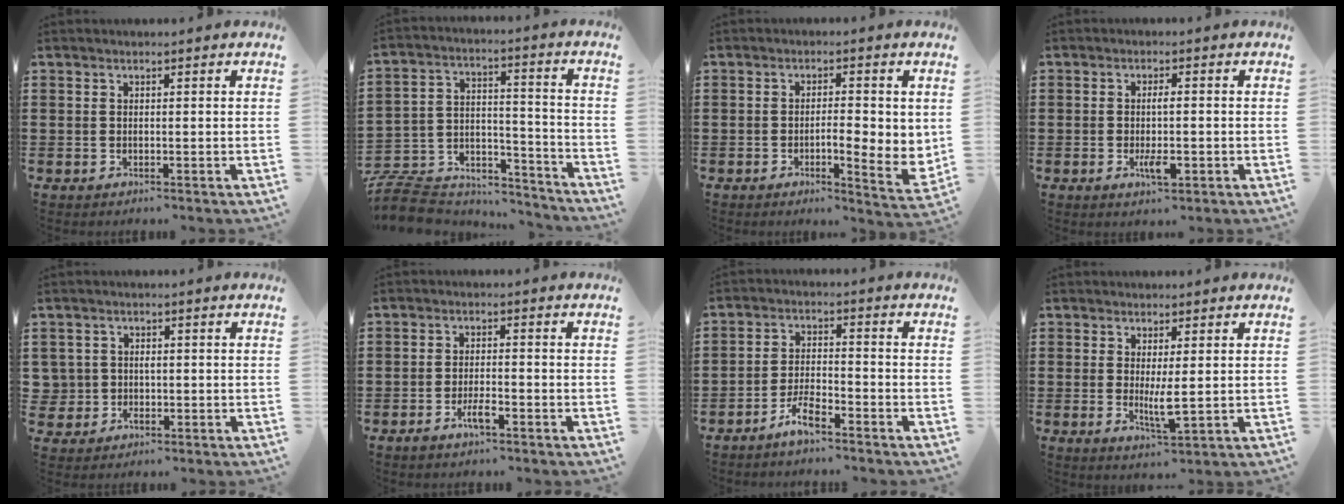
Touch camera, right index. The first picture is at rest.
{"total": 8.2, "force": [-7.6, 2.4, 1.6], "torque": [-0.041, 0.010, -0.153]}
{"total": 5.2, "force": [-0.3, 1.7, 5.0], "torque": [-0.082, -0.003, -0.008]}
{"total": 3.6, "force": [-0.7, 1.1, 3.3], "torque": [-0.072, -0.004, -0.018]}
{"total": 2.3, "force": [-0.4, 2.3, 0.4], "torque": [-0.018, 0.007, -0.012]}
{"total": 3.2, "force": [-1.9, 0.9, 2.4], "torque": [-0.047, 0.002, -0.037]}
{"total": 4.4, "force": [-3.6, 0.9, 2.4], "torque": [-0.056, 0.007, -0.072]}
{"total": 3.9, "force": [0.1, 0.6, 3.8], "torque": [-0.063, -0.009, 0.001]}